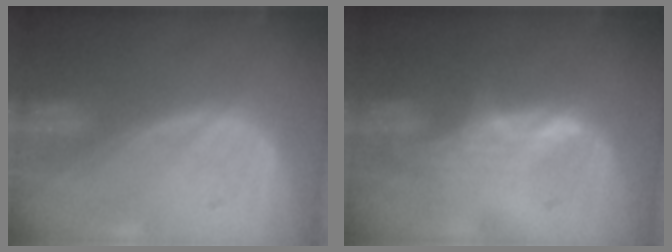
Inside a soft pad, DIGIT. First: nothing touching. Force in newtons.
{"total": 2.8, "press": 2.8, "slide": 0.4}